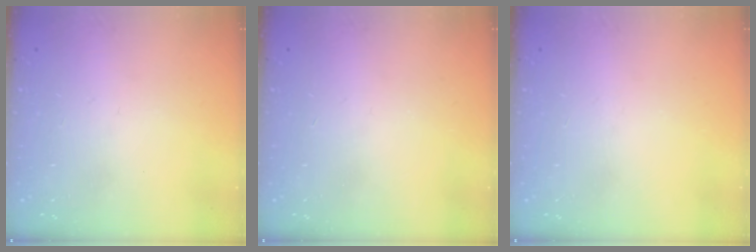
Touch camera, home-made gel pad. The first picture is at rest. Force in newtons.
{"total": 0.0}
{"total": 0.0}